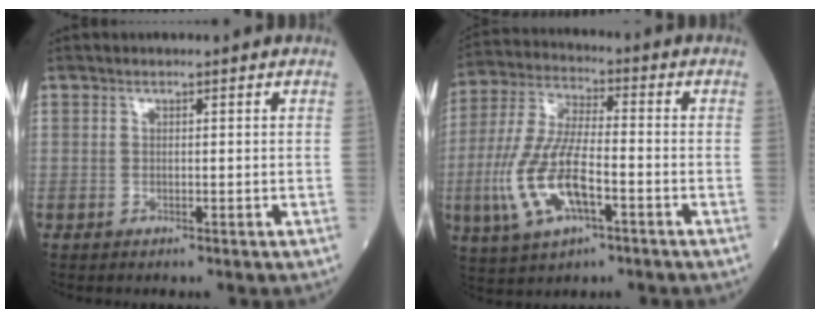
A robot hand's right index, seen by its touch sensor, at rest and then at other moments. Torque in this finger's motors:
{"motor_torque": [1.11, -0.41, 1.01, 0.13]}